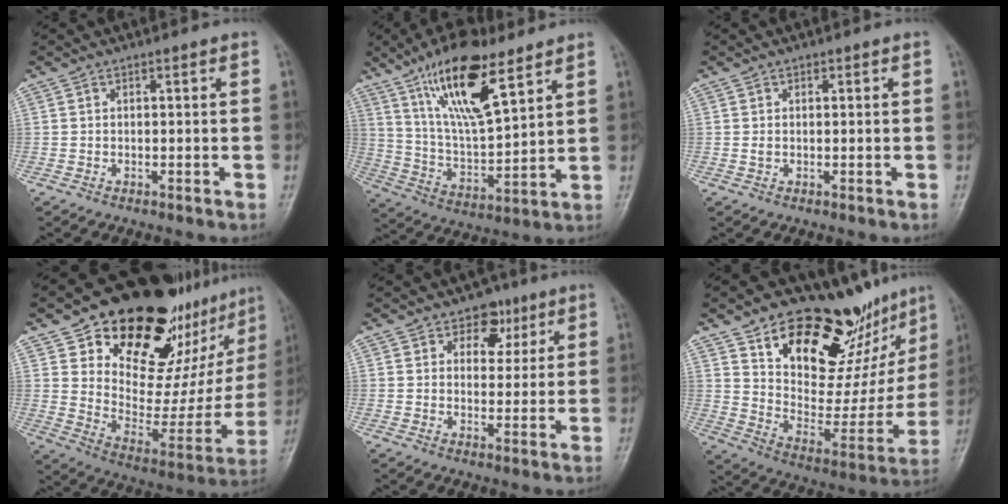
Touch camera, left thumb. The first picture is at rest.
{"total": 17.3, "force": [10.2, 5.6, 12.8], "torque": [-0.208, -0.046, 0.194]}
{"total": 1.0, "force": [0.2, 0.7, 0.6], "torque": [-0.010, -0.001, 0.005]}
{"total": 30.6, "force": [18.9, 15.2, 18.7], "torque": [-0.223, -0.074, 0.284]}
{"total": 5.8, "force": [3.1, 4.3, 2.3], "torque": [0.005, -0.010, 0.042]}
{"total": 26.0, "force": [17.5, 12.7, 14.5], "torque": [-0.153, -0.085, 0.271]}